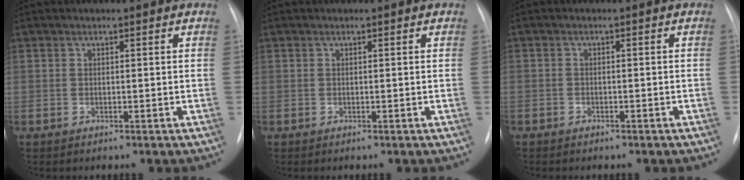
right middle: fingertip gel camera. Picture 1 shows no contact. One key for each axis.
{"total": 0.0}
{"total": 1.7, "fx": -1.3, "fy": 1.0, "fz": 0.4, "tx": -0.010, "ty": 0.004, "tz": -0.015}